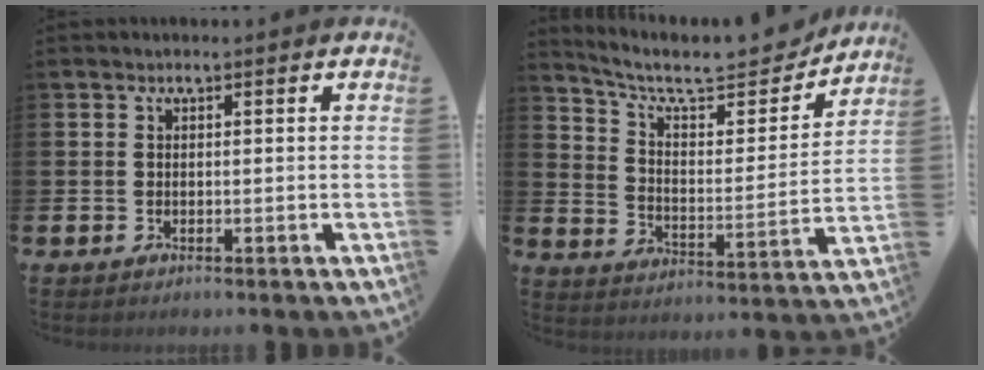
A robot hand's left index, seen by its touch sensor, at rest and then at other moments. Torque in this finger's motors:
{"motor_torque": [0.96, -1.18, 0.22, 0.10]}